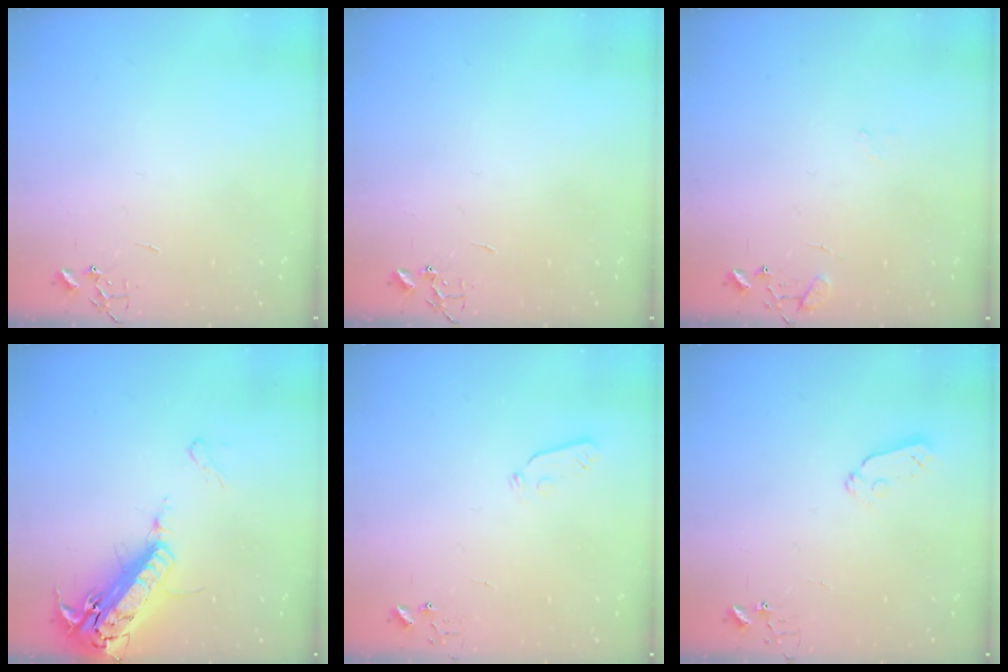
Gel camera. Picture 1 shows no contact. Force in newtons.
{"total": 0.0}
{"total": 9.3, "press": 9.3, "slide": 0.7}
{"total": 21.2, "press": 20.7, "slide": 4.7}
{"total": 3.5, "press": 3.3, "slide": 1.0}
{"total": 4.7, "press": 4.6, "slide": 0.9}